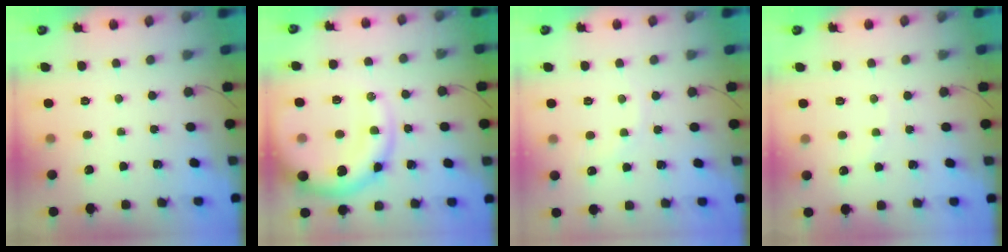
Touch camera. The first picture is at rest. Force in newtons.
{"total": 13.1, "press": 12.7, "slide": 3.5}
{"total": 4.6, "press": 4.4, "slide": 1.5}
{"total": 2.7, "press": 2.6, "slide": 0.5}